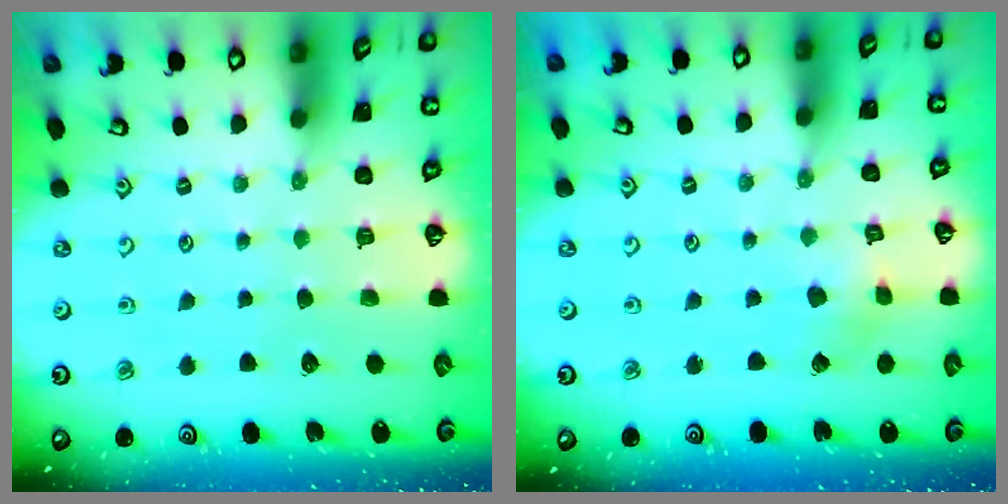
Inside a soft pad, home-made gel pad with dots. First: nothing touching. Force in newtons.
{"total": 3.0, "press": 3.0, "slide": 0.4}